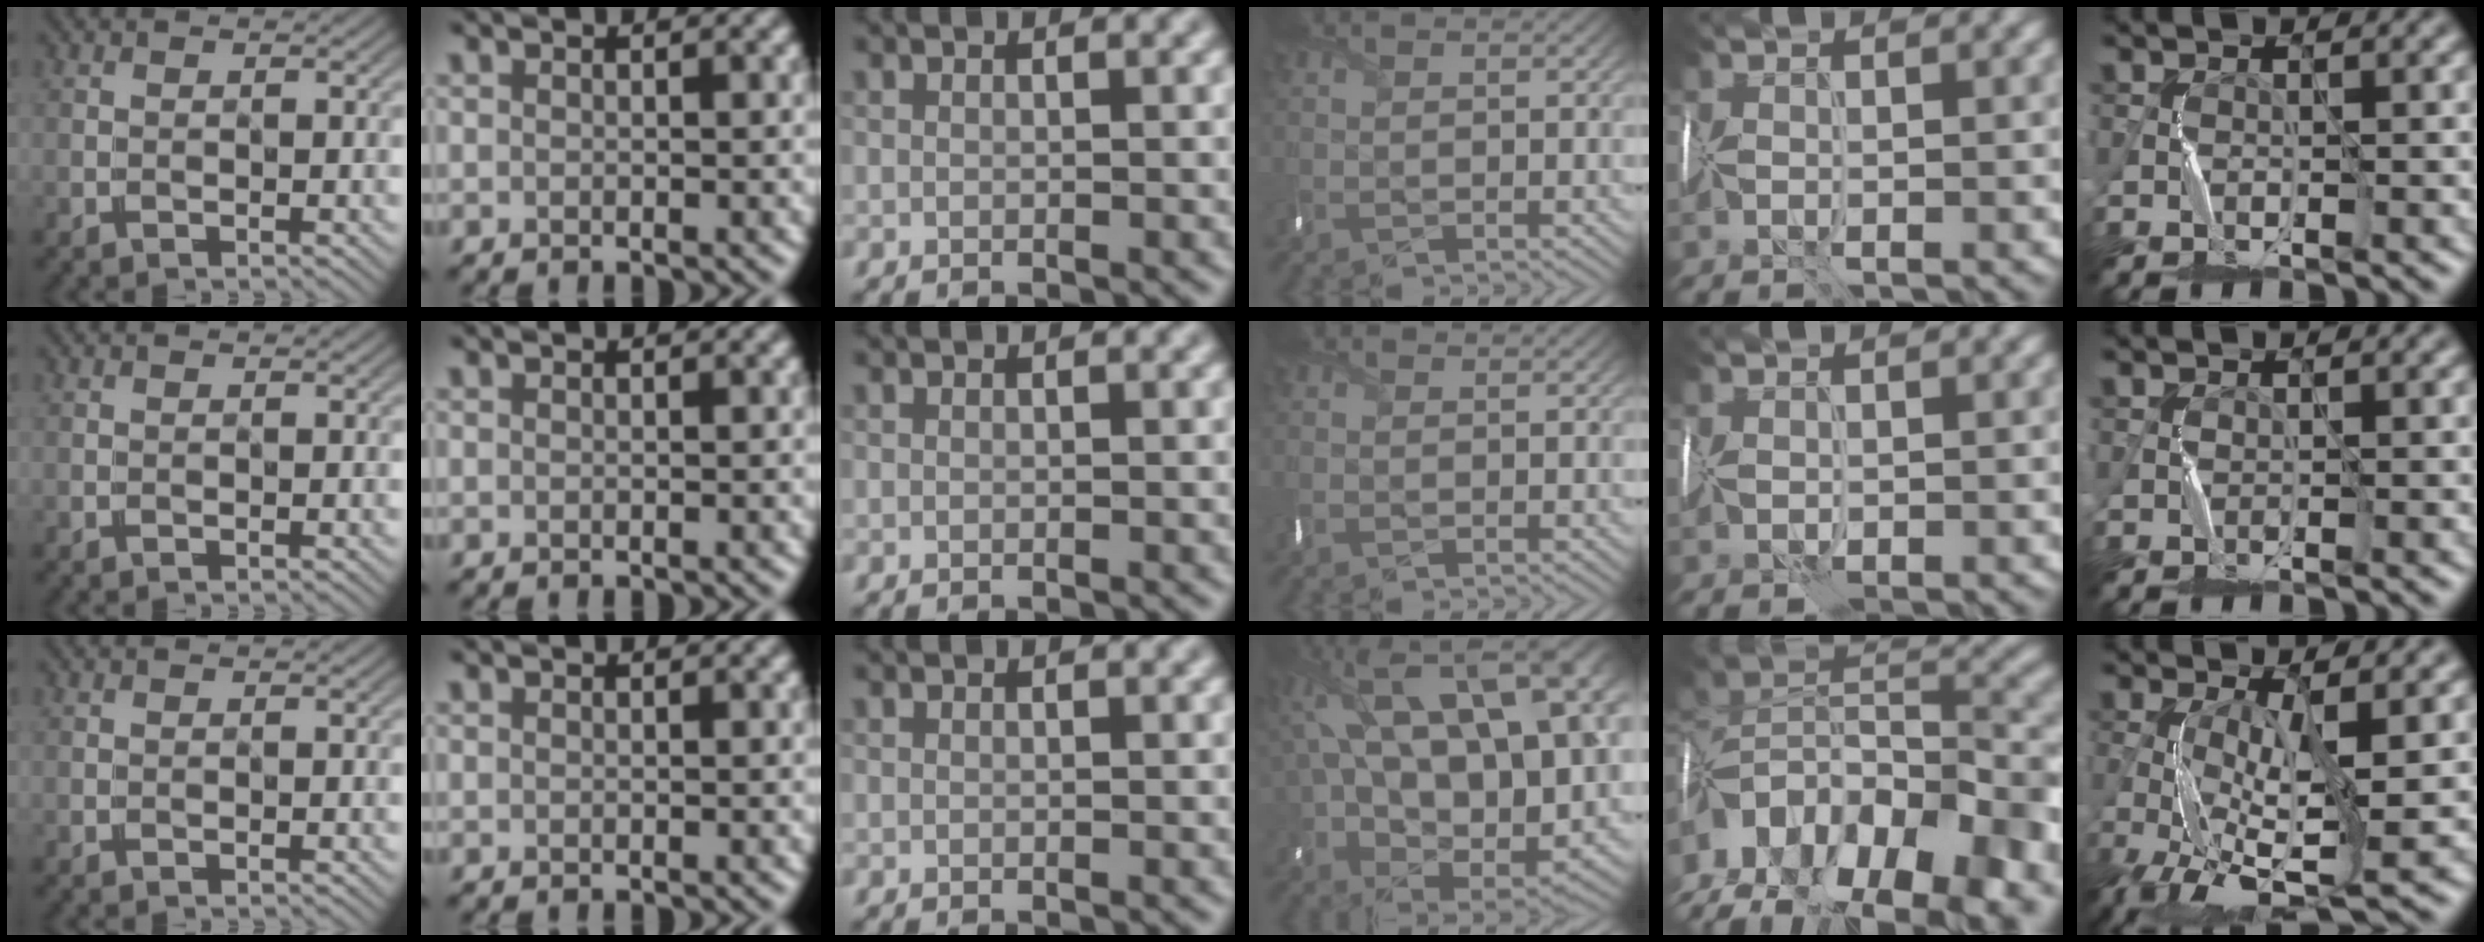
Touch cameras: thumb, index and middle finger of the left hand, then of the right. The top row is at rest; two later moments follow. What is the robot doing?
{"motion": "wrap", "object": "sponge"}